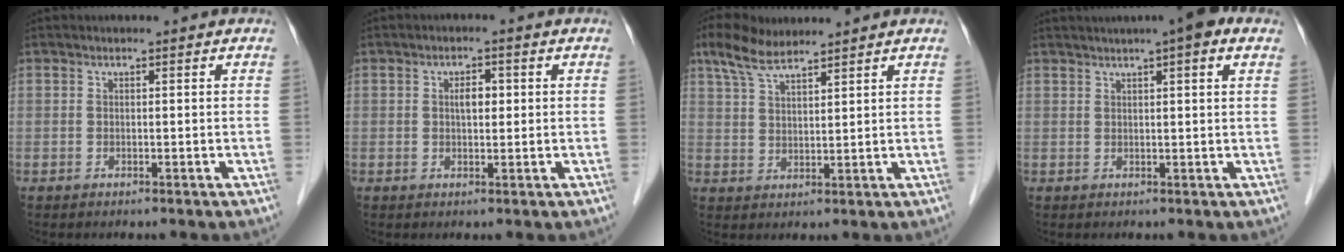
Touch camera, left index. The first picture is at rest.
{"total": 2.3, "force": [0.4, 1.0, 2.0], "torque": [-0.033, 0.004, 0.006]}
{"total": 6.1, "force": [4.9, 1.4, 3.3], "torque": [-0.078, 0.021, 0.099]}
{"total": 6.9, "force": [4.5, 0.6, 5.2], "torque": [-0.070, 0.029, 0.059]}